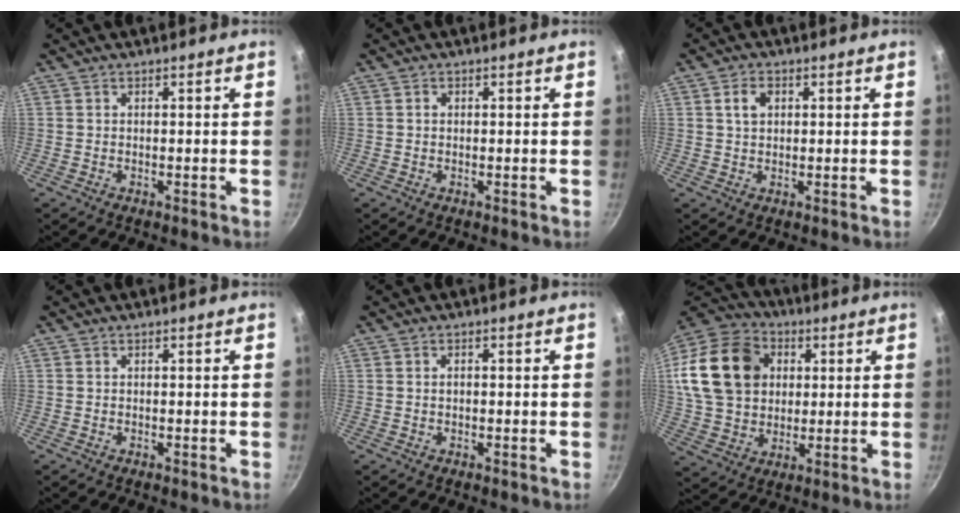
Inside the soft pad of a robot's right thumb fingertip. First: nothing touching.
{"total": 0.6, "force": [0.1, 0.5, 0.3], "torque": [-0.004, 0.005, 0.001]}
{"total": 3.4, "force": [1.0, 2.3, 2.2], "torque": [-0.030, 0.002, 0.017]}
{"total": 0.0}
{"total": 0.8, "force": [0.0, 0.5, 0.7], "torque": [-0.014, 0.004, -0.001]}
{"total": 23.8, "force": [5.6, 18.4, 14.0], "torque": [-0.274, 0.026, 0.102]}